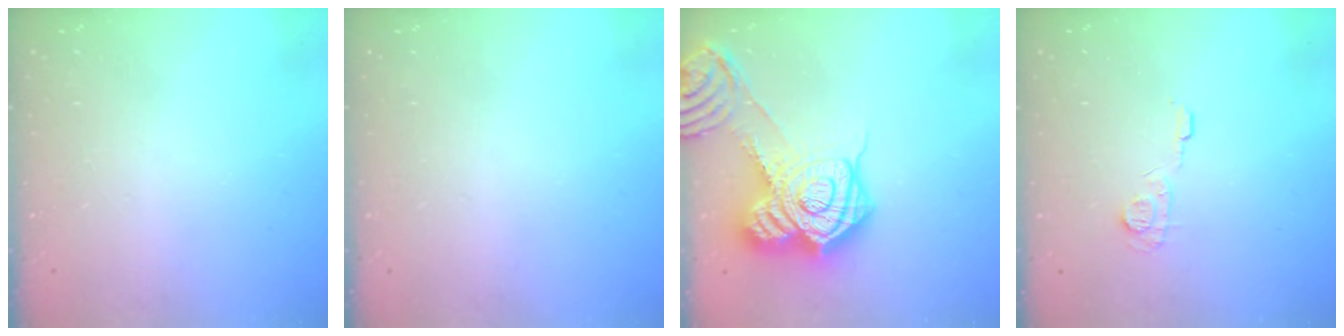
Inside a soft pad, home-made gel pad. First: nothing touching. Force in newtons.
{"total": 0.0}
{"total": 24.2, "press": 24.1, "slide": 1.9}
{"total": 6.9, "press": 6.9, "slide": 0.6}